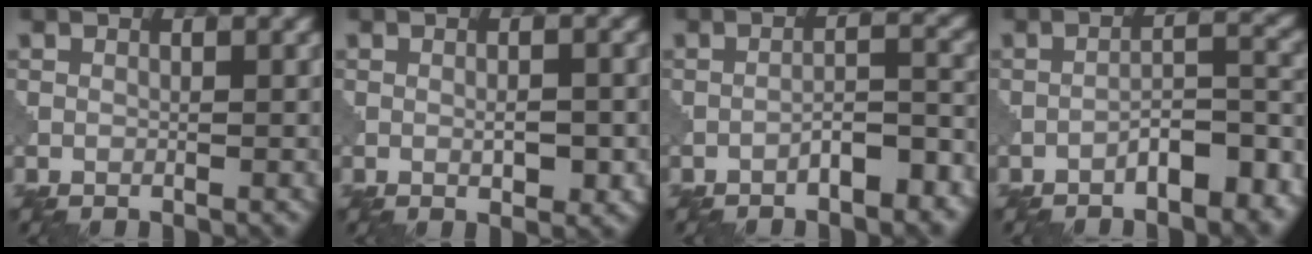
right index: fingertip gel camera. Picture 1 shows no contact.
{"total": 2.2, "force": [-0.4, 0.9, 1.9], "torque": [-0.030, 0.000, -0.001]}
{"total": 3.7, "force": [-2.2, 1.2, 2.7], "torque": [-0.042, 0.013, -0.035]}
{"total": 5.0, "force": [-3.2, 1.7, 3.5], "torque": [-0.048, 0.015, -0.047]}